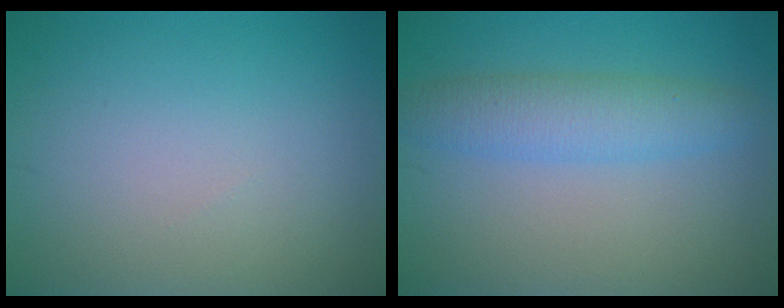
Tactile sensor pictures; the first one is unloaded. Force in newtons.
{"total": 3.7, "press": 3.7, "slide": 0.1}